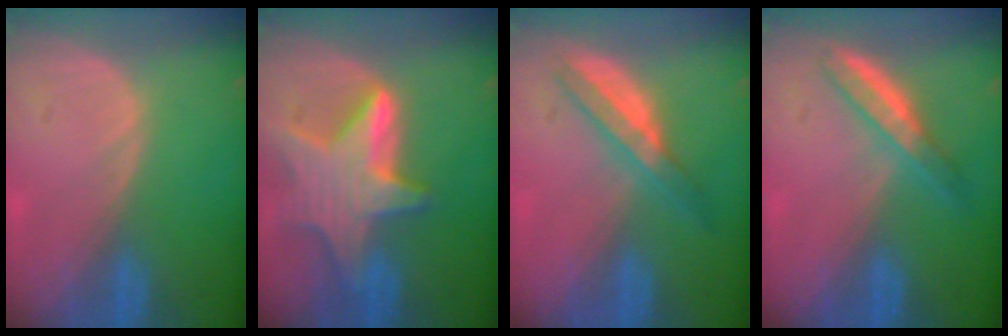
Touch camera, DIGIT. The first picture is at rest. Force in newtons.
{"total": 9.5, "press": 9.5, "slide": 0.6}
{"total": 4.9, "press": 4.8, "slide": 0.7}
{"total": 5.1, "press": 4.6, "slide": 2.2}